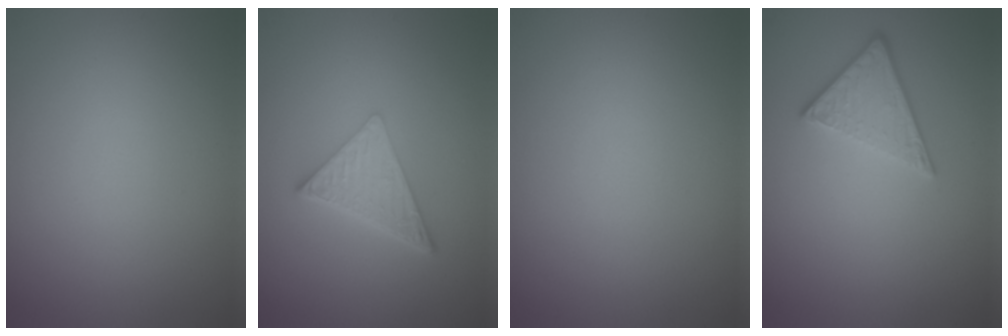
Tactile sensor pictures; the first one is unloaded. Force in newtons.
{"total": 4.7, "press": 3.3, "slide": 3.3}
{"total": 0.0}
{"total": 3.0, "press": 2.3, "slide": 2.0}